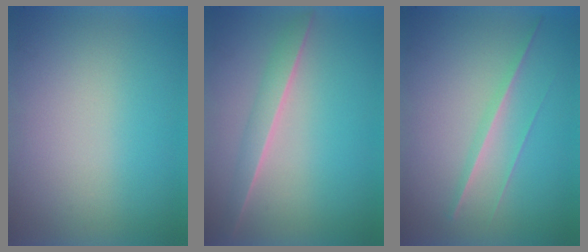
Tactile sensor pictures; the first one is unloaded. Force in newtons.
{"total": 1.7}
{"total": 1.3}